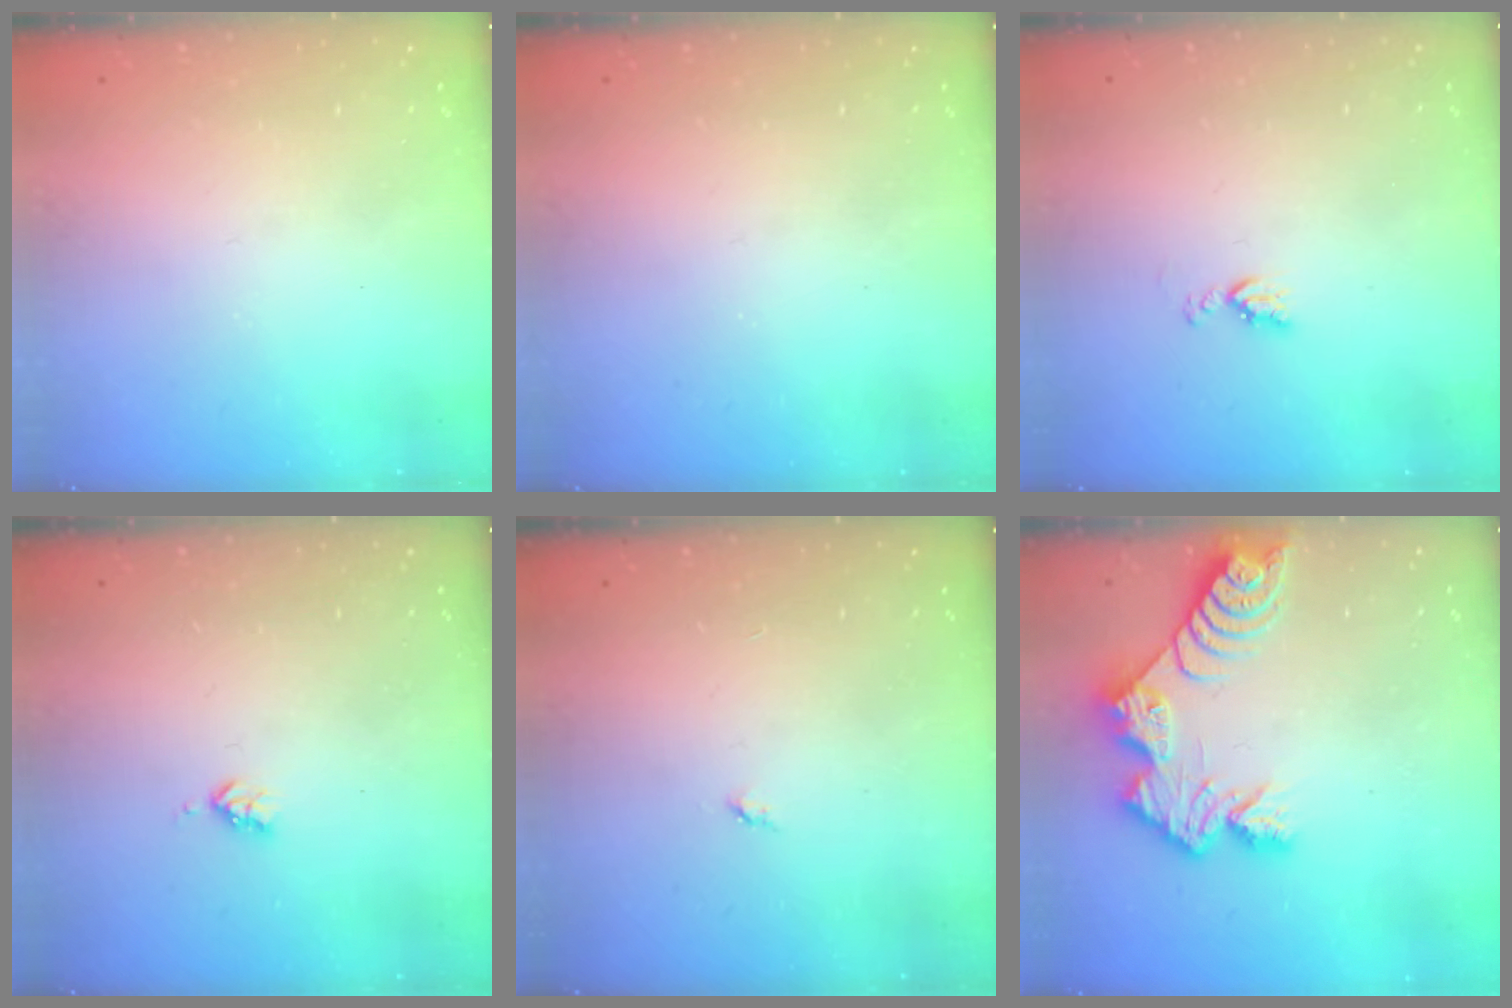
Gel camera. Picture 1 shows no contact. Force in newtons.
{"total": 0.0}
{"total": 4.5, "press": 4.5, "slide": 0.6}
{"total": 2.9, "press": 2.9, "slide": 0.5}
{"total": 2.8, "press": 2.8, "slide": 0.4}
{"total": 10.9, "press": 10.9, "slide": 0.8}